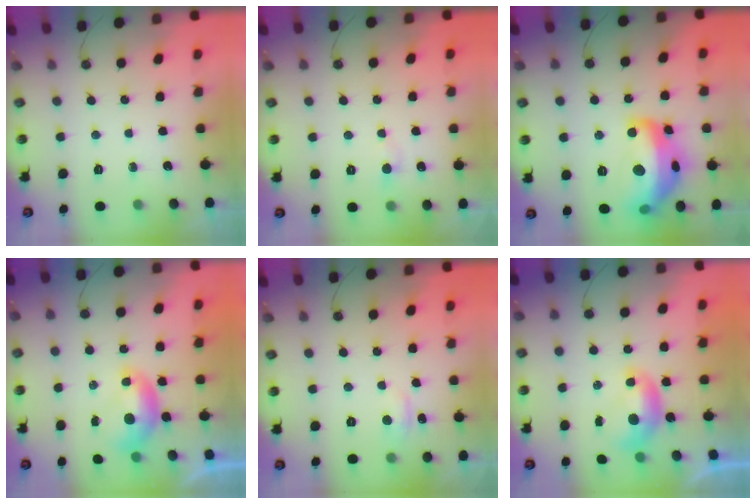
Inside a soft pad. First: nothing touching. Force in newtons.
{"total": 1.4, "press": 1.2, "slide": 0.7}
{"total": 15.2, "press": 15.1, "slide": 1.3}
{"total": 0.0}
{"total": 2.1, "press": 2.0, "slide": 0.6}
{"total": 0.0}